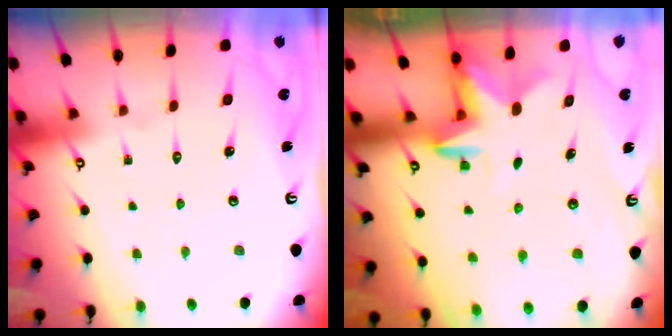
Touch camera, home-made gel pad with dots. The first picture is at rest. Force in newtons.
{"total": 2.7, "press": 2.6, "slide": 0.5}